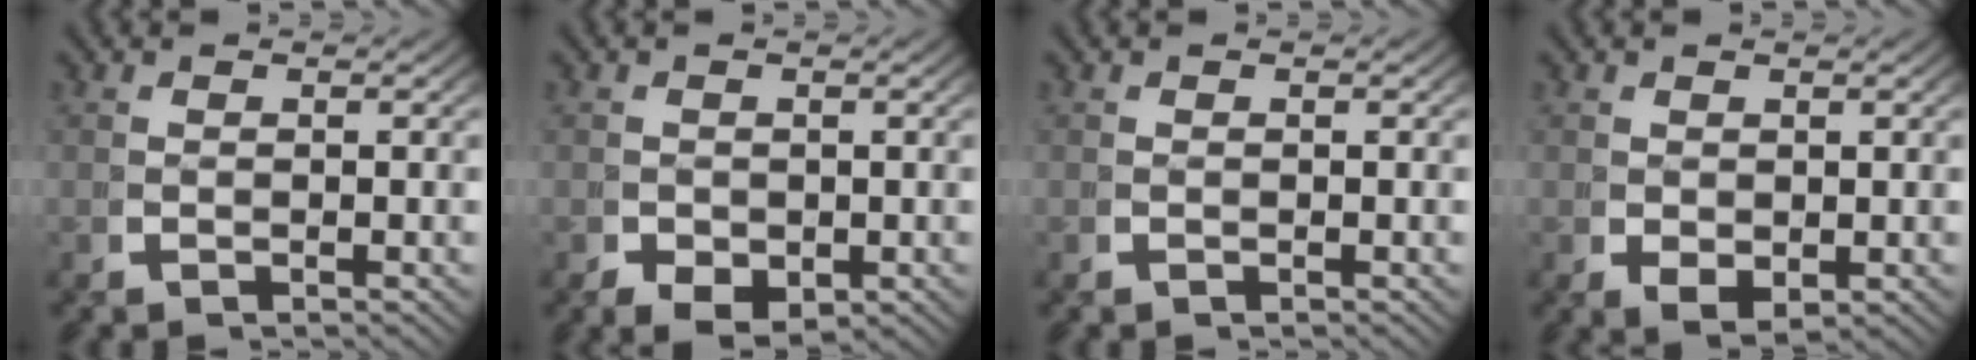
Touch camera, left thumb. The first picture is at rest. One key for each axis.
{"total": 3.3, "fx": -0.9, "fy": 2.4, "fz": 2.0, "tx": -0.037, "ty": -0.025, "tz": -0.003}
{"total": 0.0}
{"total": 1.9, "fx": 0.1, "fy": 1.4, "fz": 1.4, "tx": -0.033, "ty": -0.021, "tz": 0.019}